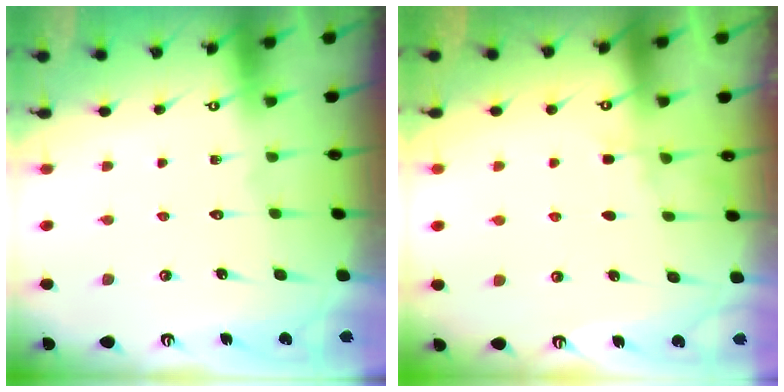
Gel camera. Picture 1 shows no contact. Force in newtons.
{"total": 4.0, "press": 4.0, "slide": 0.5}